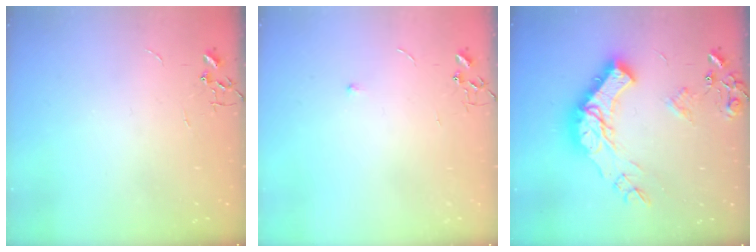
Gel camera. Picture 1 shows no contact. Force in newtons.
{"total": 4.7, "press": 4.7, "slide": 0.6}
{"total": 23.2, "press": 23.0, "slide": 3.0}